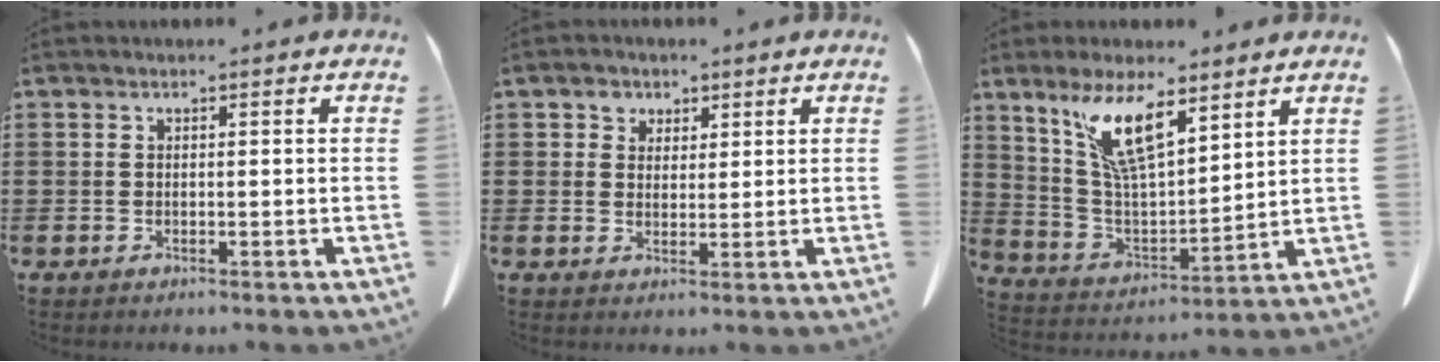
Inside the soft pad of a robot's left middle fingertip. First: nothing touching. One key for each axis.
{"total": 2.5, "fx": 1.5, "fy": 1.9, "fz": 0.4, "tx": -0.011, "ty": 0.004, "tz": 0.026}
{"total": 11.2, "fx": 7.6, "fy": 3.3, "fz": 7.5, "tx": -0.167, "ty": -0.021, "tz": 0.141}